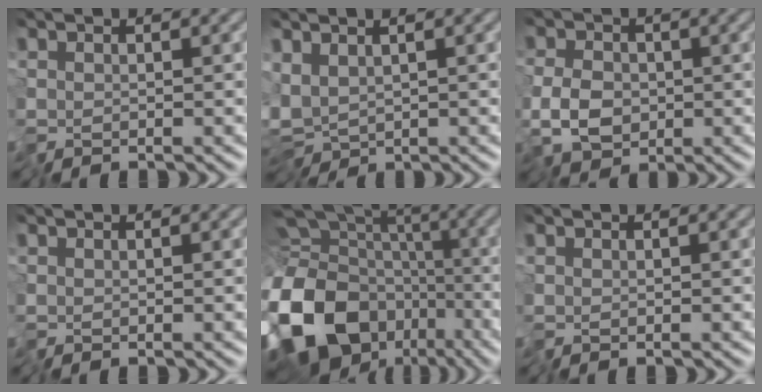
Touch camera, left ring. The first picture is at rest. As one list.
[{"total": 4.7, "force": [-1.0, 2.7, 3.7], "torque": [-0.077, -0.009, -0.018]}, {"total": 5.1, "force": [-1.6, 3.6, 3.3], "torque": [-0.061, 0.002, -0.046]}, {"total": 0.0}, {"total": 17.3, "force": [-6.6, 12.2, 10.3], "torque": [-0.245, -0.011, -0.117]}, {"total": 0.0}]